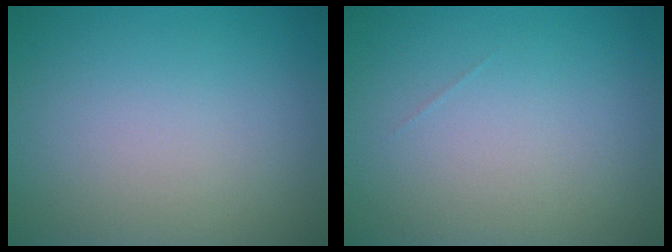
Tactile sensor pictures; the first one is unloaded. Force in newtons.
{"total": 0.0}